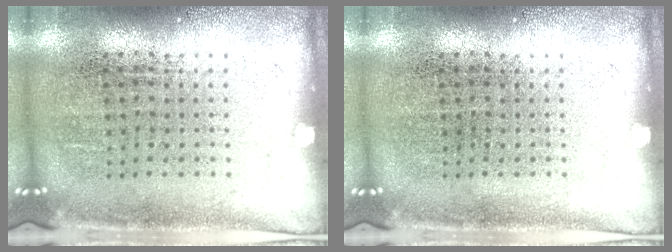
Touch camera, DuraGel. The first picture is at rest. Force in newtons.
{"total": 0.0}